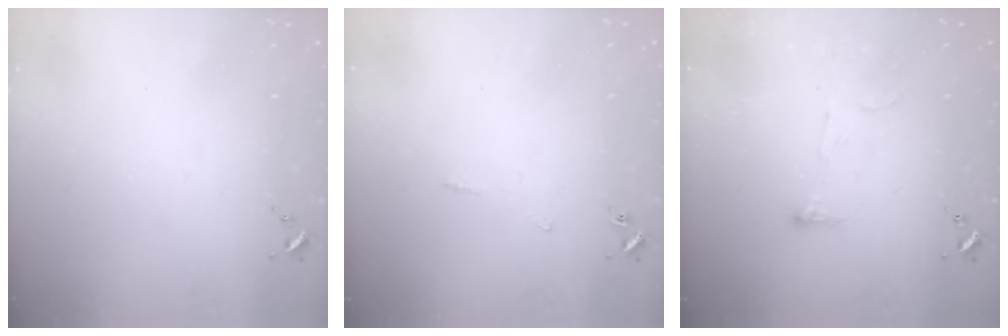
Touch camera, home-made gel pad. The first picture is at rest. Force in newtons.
{"total": 2.9, "press": 2.9, "slide": 0.5}
{"total": 4.1, "press": 4.1, "slide": 0.7}